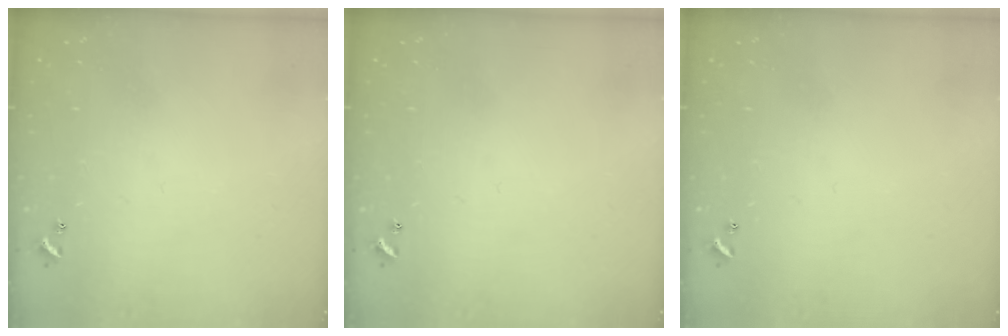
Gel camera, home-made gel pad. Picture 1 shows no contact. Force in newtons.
{"total": 0.0}
{"total": 0.0}